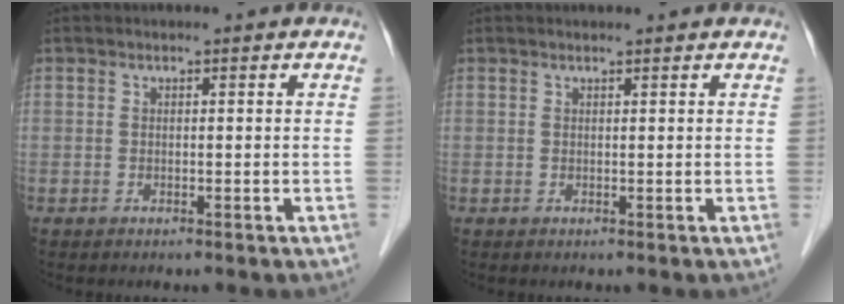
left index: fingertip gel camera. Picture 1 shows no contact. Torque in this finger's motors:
{"motor_torque": [-0.04, -0.20, -0.15, -0.01]}